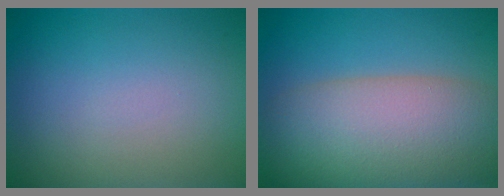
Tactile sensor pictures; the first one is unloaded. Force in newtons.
{"total": 11.7, "press": 11.7, "slide": 0.7}